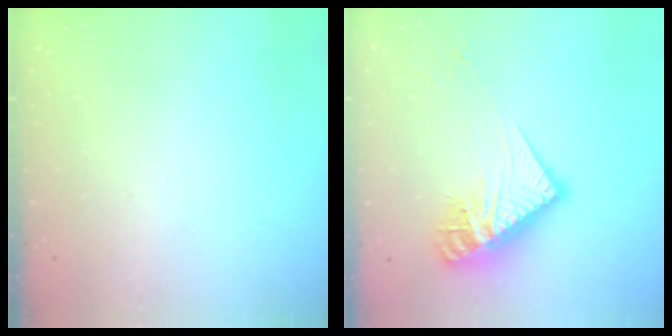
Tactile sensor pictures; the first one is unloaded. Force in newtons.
{"total": 16.6, "press": 16.5, "slide": 1.5}